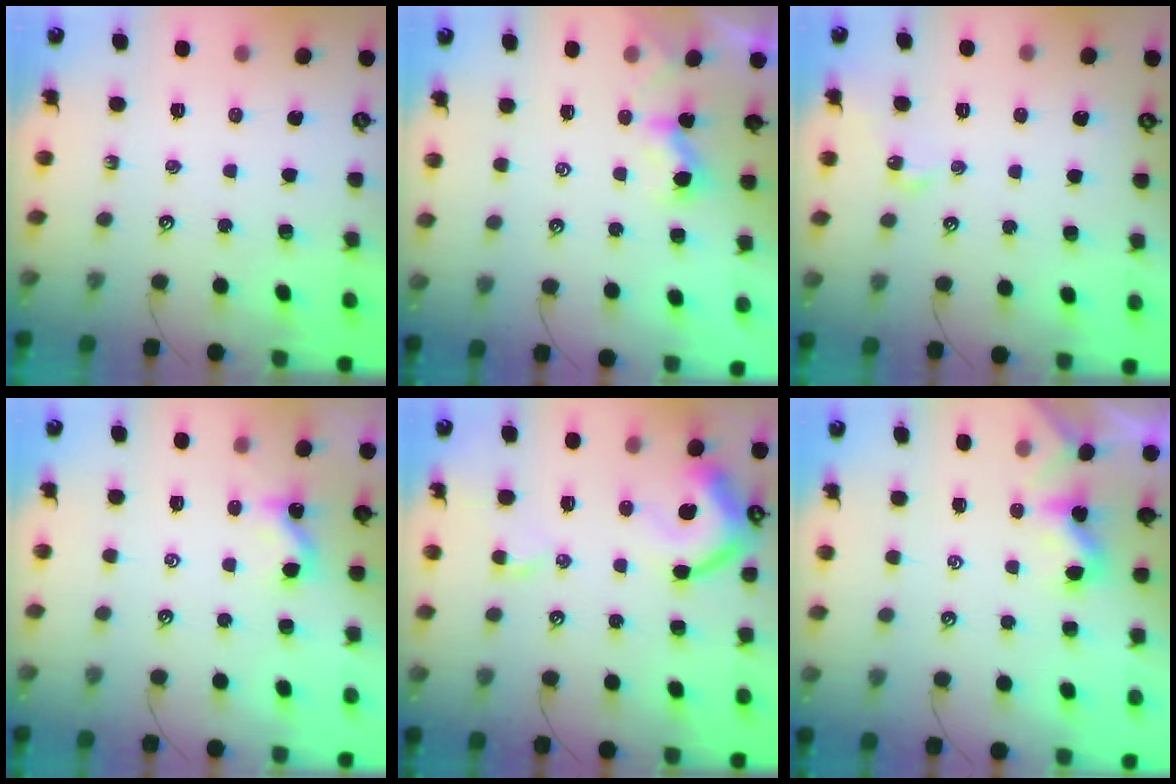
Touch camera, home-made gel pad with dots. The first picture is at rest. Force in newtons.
{"total": 2.8, "press": 2.8, "slide": 0.1}
{"total": 2.0, "press": 1.9, "slide": 0.5}
{"total": 1.1, "press": 1.0, "slide": 0.4}
{"total": 9.6, "press": 9.4, "slide": 1.8}
{"total": 1.7, "press": 1.7, "slide": 0.3}